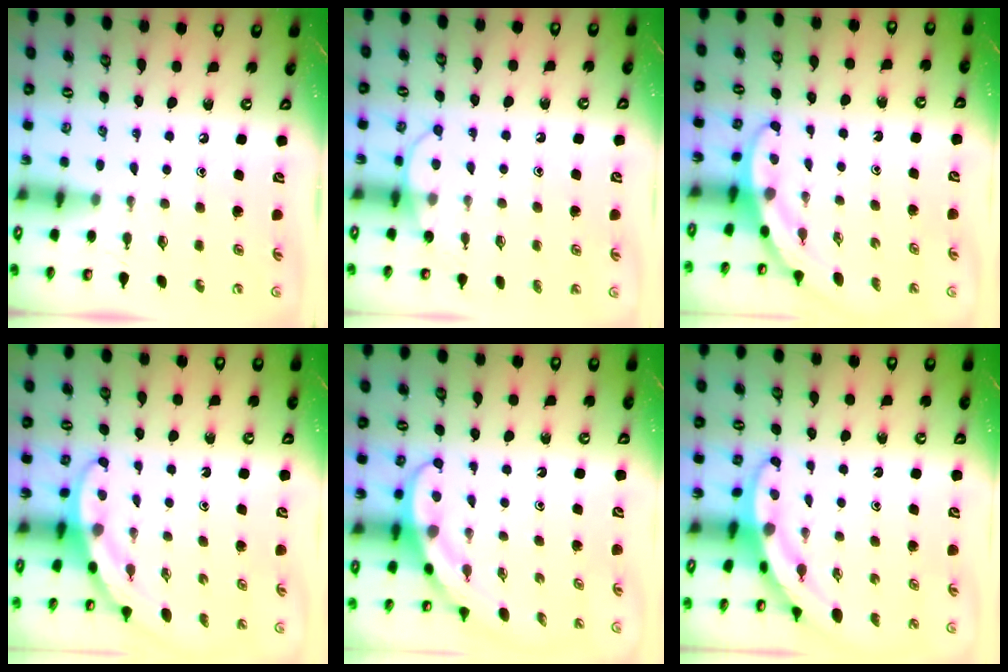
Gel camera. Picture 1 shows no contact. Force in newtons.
{"total": 6.6, "press": 6.6, "slide": 0.6}
{"total": 2.9, "press": 2.9, "slide": 0.1}
{"total": 2.9, "press": 2.9, "slide": 0.1}
{"total": 4.0, "press": 3.9, "slide": 0.3}
{"total": 3.1, "press": 3.1, "slide": 0.3}